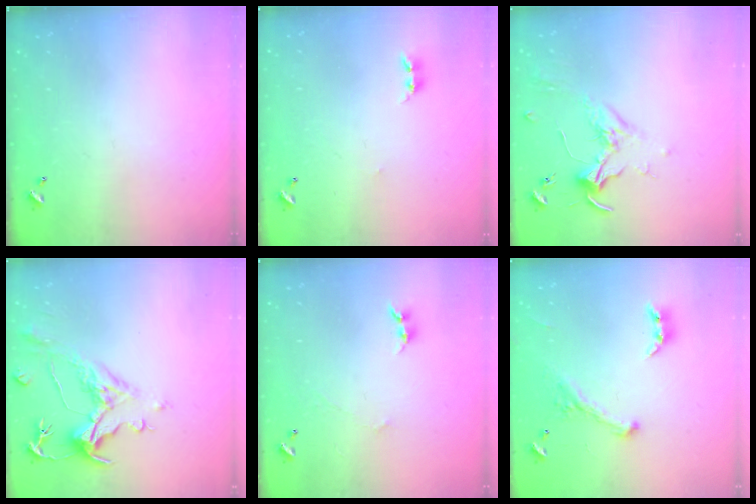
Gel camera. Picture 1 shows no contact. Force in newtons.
{"total": 2.9, "press": 2.9, "slide": 0.3}
{"total": 1.7, "press": 1.5, "slide": 0.7}
{"total": 1.5, "press": 0.4, "slide": 1.4}
{"total": 0.0}
{"total": 1.1, "press": 0.6, "slide": 0.9}